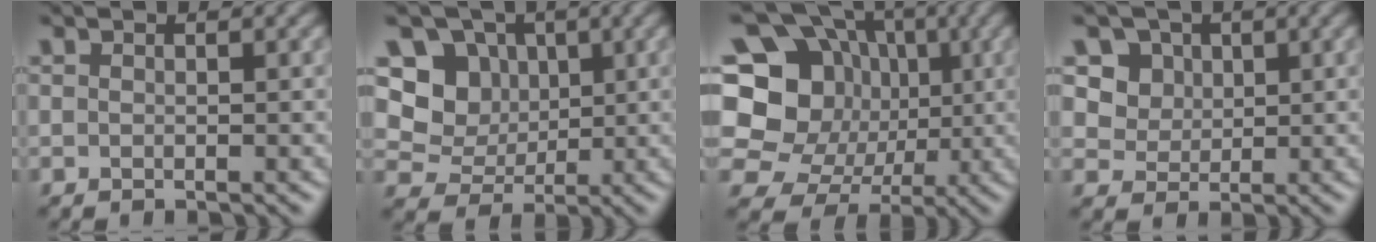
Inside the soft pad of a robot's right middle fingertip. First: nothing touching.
{"total": 5.4, "force": [1.5, 4.7, 2.2], "torque": [-0.044, -0.003, 0.011]}
{"total": 16.7, "force": [1.4, 14.7, 7.8], "torque": [-0.177, 0.034, 0.006]}
{"total": 4.6, "force": [2.2, 3.7, 1.7], "torque": [-0.043, -0.012, 0.048]}